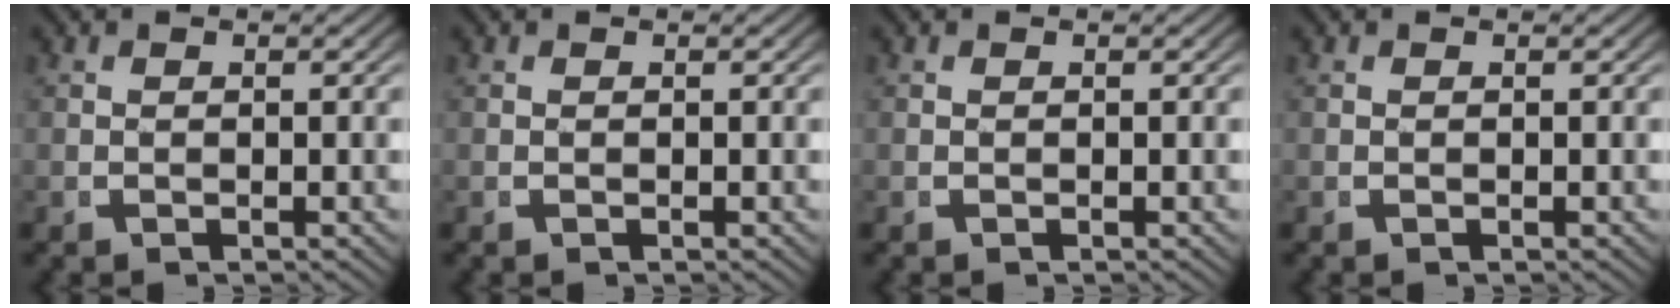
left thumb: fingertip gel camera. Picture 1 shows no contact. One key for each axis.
{"total": 0.0}
{"total": 0.0}
{"total": 0.0}